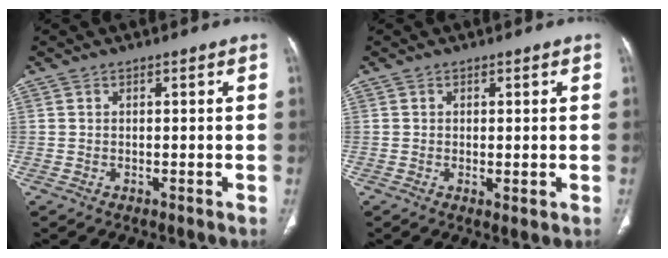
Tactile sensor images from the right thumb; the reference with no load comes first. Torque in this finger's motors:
{"motor_torque": [-0.10, 0.09, -0.44, 0.22, -0.02]}